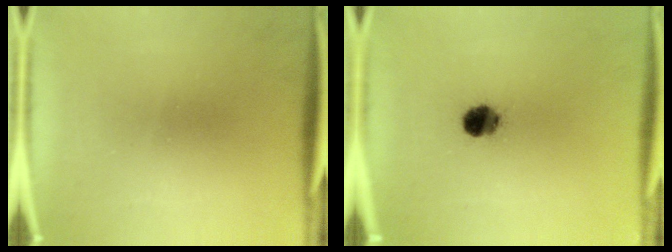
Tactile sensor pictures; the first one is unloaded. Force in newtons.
{"total": 4.9}